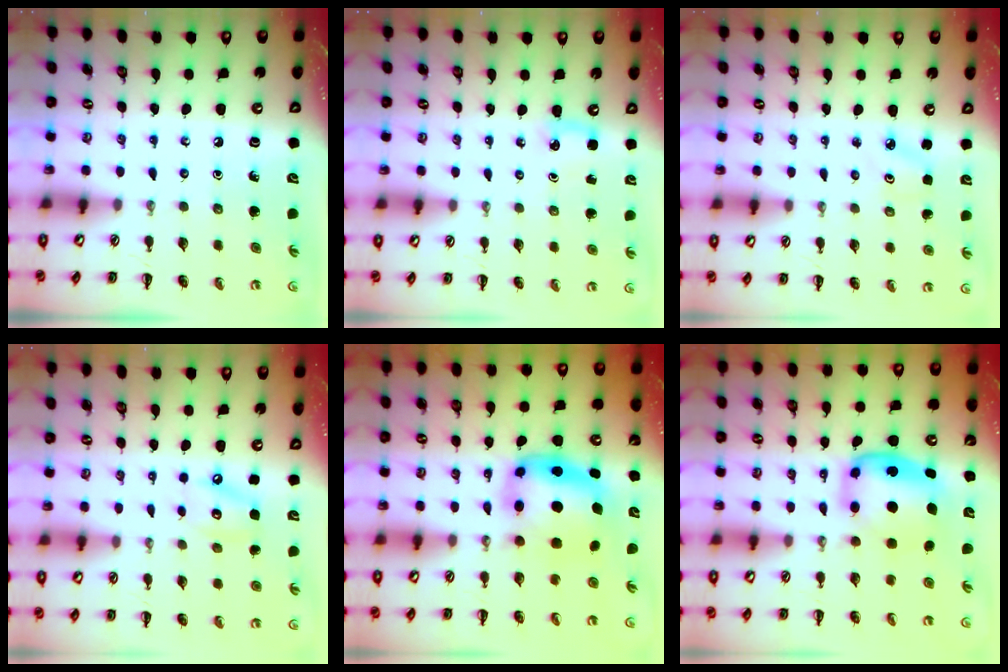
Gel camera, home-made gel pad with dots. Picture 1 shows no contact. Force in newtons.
{"total": 3.6, "press": 3.4, "slide": 1.3}
{"total": 2.7, "press": 2.6, "slide": 0.8}
{"total": 7.0, "press": 7.0, "slide": 1.0}
{"total": 6.0, "press": 5.8, "slide": 1.4}
{"total": 6.3, "press": 6.1, "slide": 1.3}